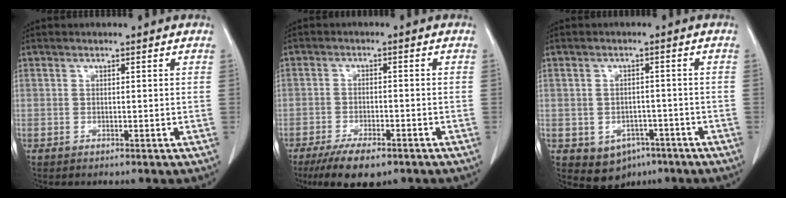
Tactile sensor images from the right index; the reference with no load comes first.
{"total": 7.7, "force": [-5.5, 2.4, 4.8], "torque": [-0.079, -0.012, -0.089]}
{"total": 5.8, "force": [-3.0, 4.4, 2.2], "torque": [-0.033, 0.003, -0.030]}